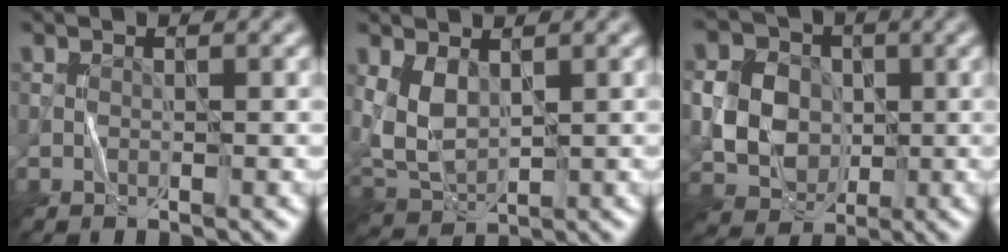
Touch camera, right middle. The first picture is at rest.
{"total": 3.8, "force": [1.3, 2.1, 2.8], "torque": [-0.068, -0.003, 0.031]}
{"total": 6.8, "force": [0.0, 5.9, 3.4], "torque": [-0.062, 0.008, -0.008]}